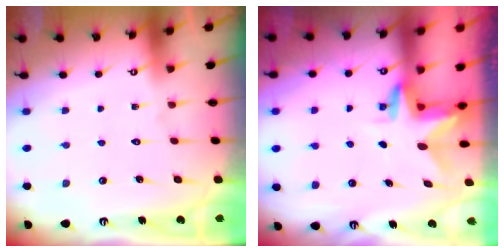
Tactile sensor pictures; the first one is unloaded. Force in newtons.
{"total": 2.9, "press": 2.9, "slide": 0.3}